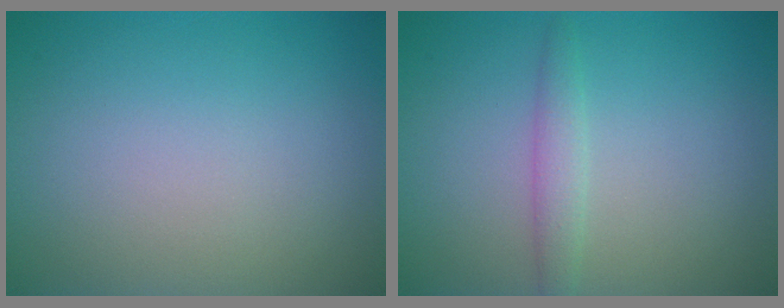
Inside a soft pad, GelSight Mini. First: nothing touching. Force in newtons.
{"total": 1.6, "press": 1.6, "slide": 0.0}